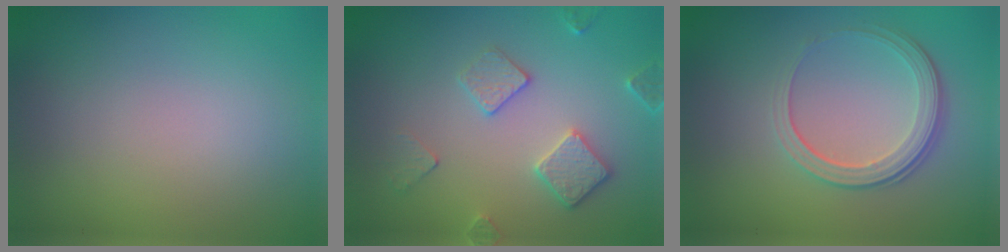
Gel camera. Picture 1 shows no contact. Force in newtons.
{"total": 3.4, "press": 3.0, "slide": 1.6}
{"total": 3.9, "press": 2.8, "slide": 2.8}